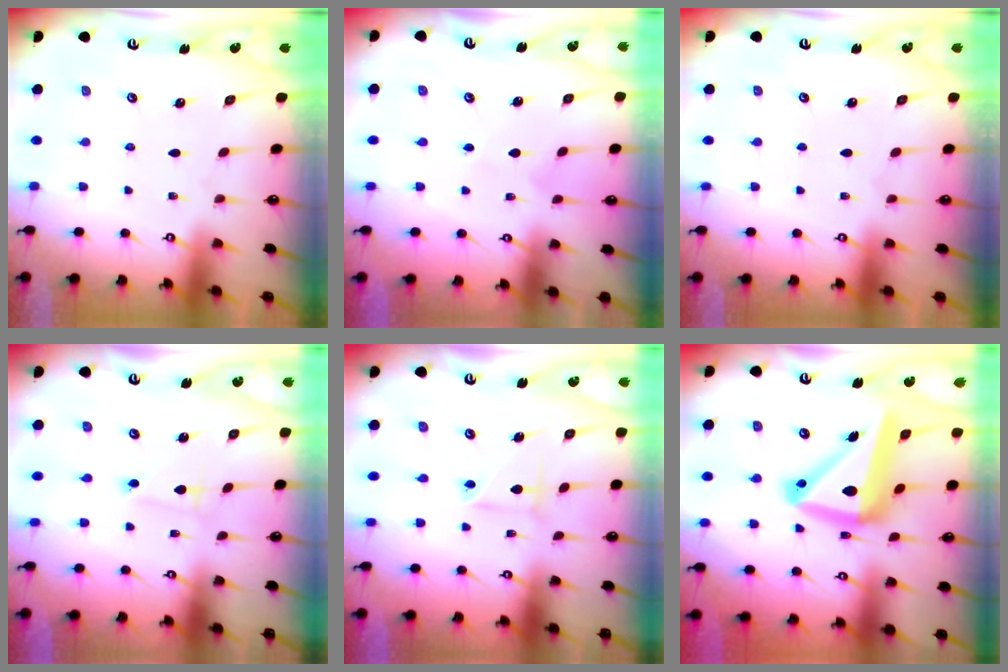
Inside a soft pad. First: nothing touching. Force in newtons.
{"total": 3.0, "press": 3.0, "slide": 0.3}
{"total": 0.0}
{"total": 1.1, "press": 1.1, "slide": 0.1}
{"total": 3.5, "press": 3.3, "slide": 1.3}
{"total": 16.7, "press": 16.5, "slide": 2.5}